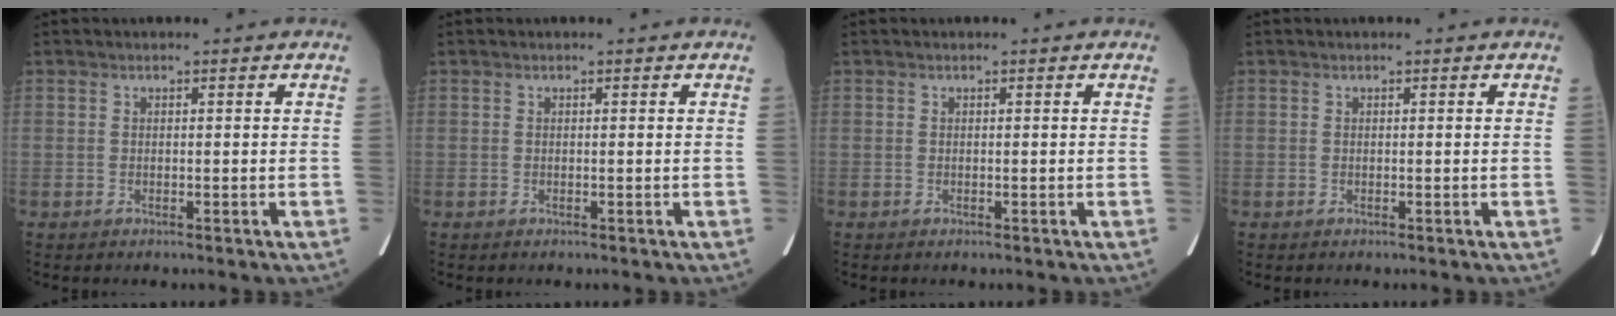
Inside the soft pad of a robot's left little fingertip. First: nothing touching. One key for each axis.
{"total": 0.0}
{"total": 0.0}
{"total": 0.0}